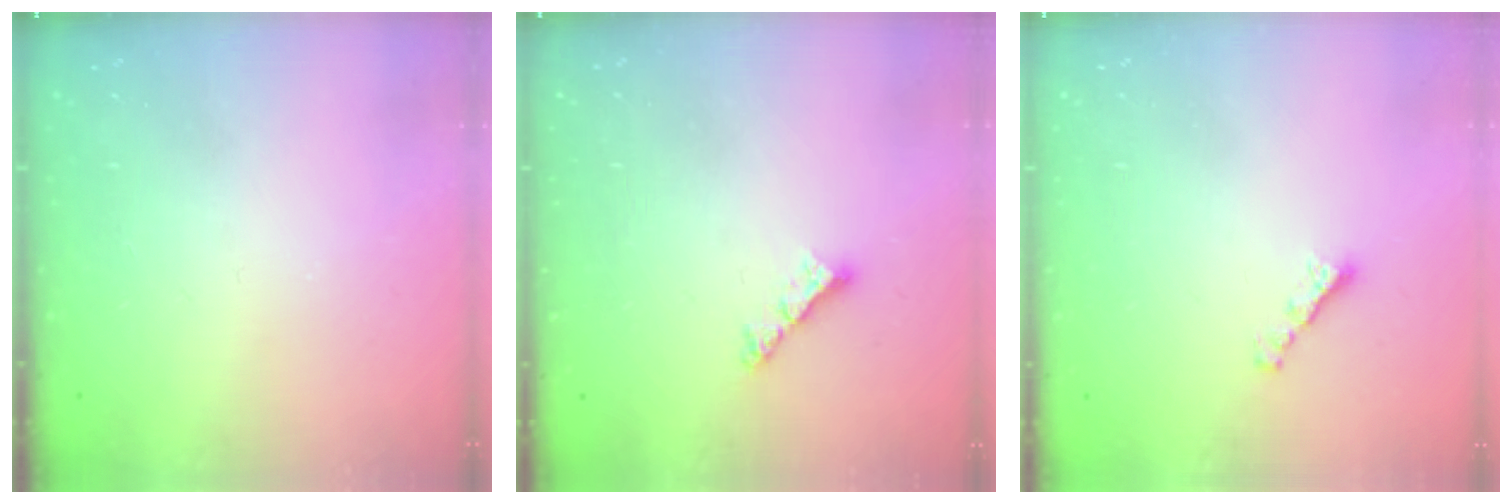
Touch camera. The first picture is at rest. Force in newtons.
{"total": 4.2, "press": 4.2, "slide": 0.2}
{"total": 2.7, "press": 2.6, "slide": 0.7}